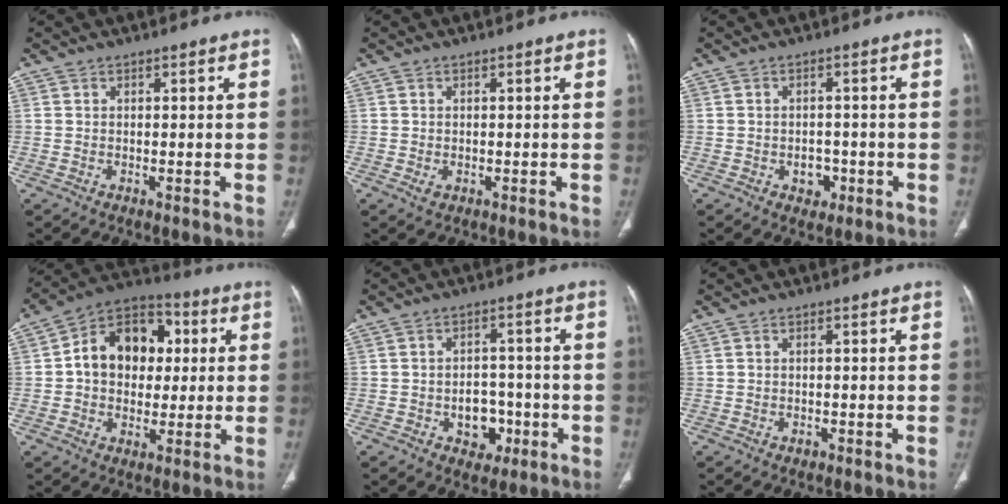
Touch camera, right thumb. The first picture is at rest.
{"total": 1.1, "force": [-0.3, 0.8, 0.7], "torque": [-0.014, 0.002, 0.000]}
{"total": 3.1, "force": [-1.2, 2.4, 1.6], "torque": [-0.006, 0.006, -0.012]}
{"total": 15.1, "force": [2.0, 11.2, 10.0], "torque": [-0.112, 0.021, 0.024]}
{"total": 6.3, "force": [-2.2, 4.8, 3.5], "torque": [-0.018, 0.023, -0.025]}
{"total": 0.6, "force": [-0.4, 0.4, 0.2], "torque": [-0.003, 0.000, -0.005]}